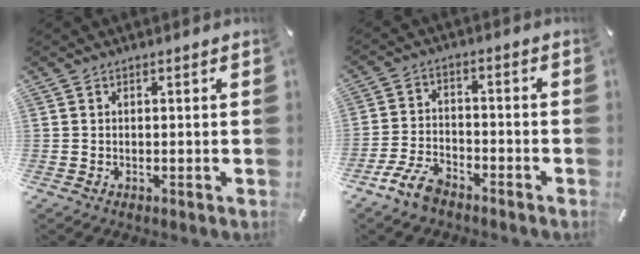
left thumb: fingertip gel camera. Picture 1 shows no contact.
{"total": 7.9, "force": [-6.0, 3.4, 3.9], "torque": [-0.094, 0.020, -0.115]}